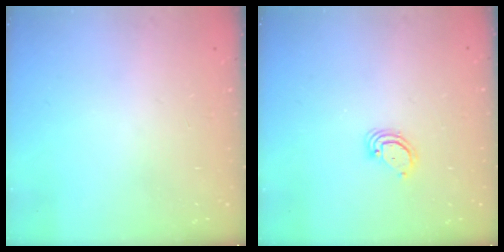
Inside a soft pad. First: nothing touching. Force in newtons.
{"total": 3.6, "press": 3.6, "slide": 0.2}